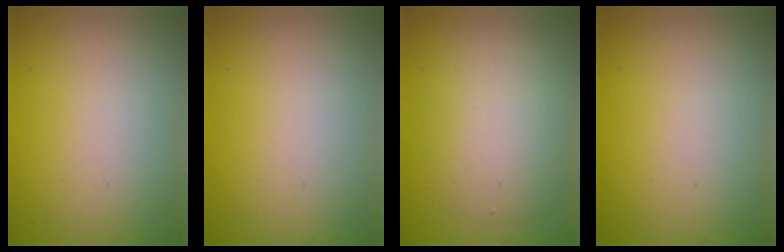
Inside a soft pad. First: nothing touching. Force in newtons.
{"total": 0.0}
{"total": 4.3, "press": 4.3, "slide": 0.1}
{"total": 0.0}